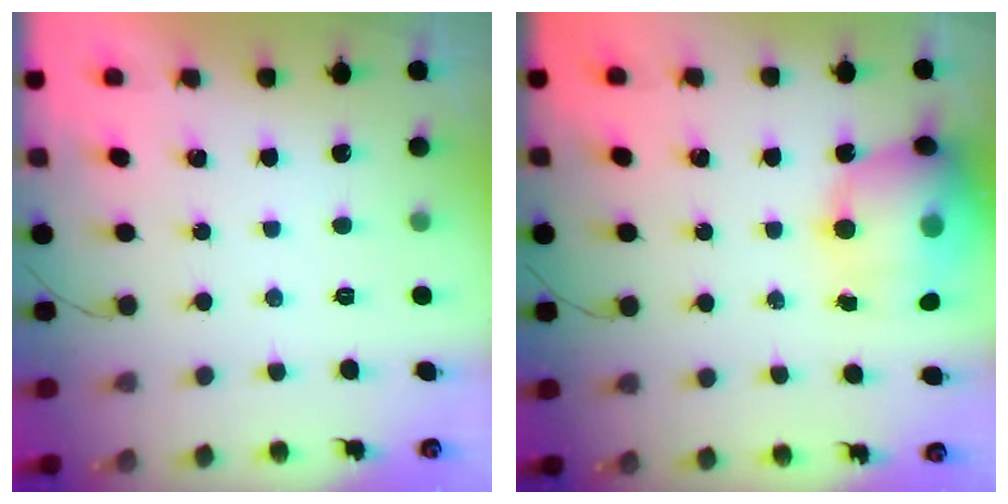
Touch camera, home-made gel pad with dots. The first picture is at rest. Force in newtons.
{"total": 19.6, "press": 19.0, "slide": 4.5}